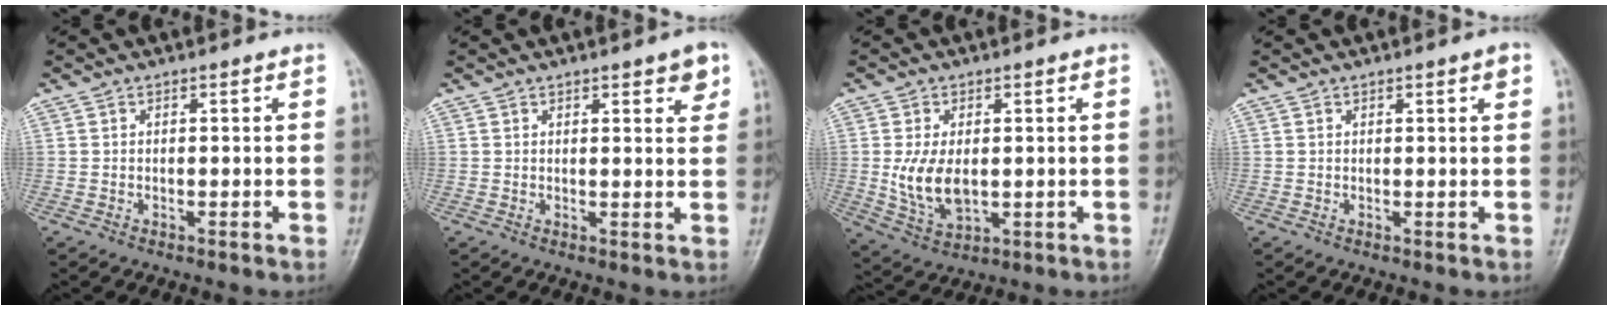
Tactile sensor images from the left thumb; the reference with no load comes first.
{"total": 4.3, "force": [2.4, 1.4, 3.3], "torque": [-0.029, -0.010, 0.027]}
{"total": 8.4, "force": [0.0, 5.0, 6.8], "torque": [-0.123, -0.008, 0.012]}
{"total": 1.8, "force": [0.9, 0.4, 1.5], "torque": [-0.018, -0.001, 0.012]}